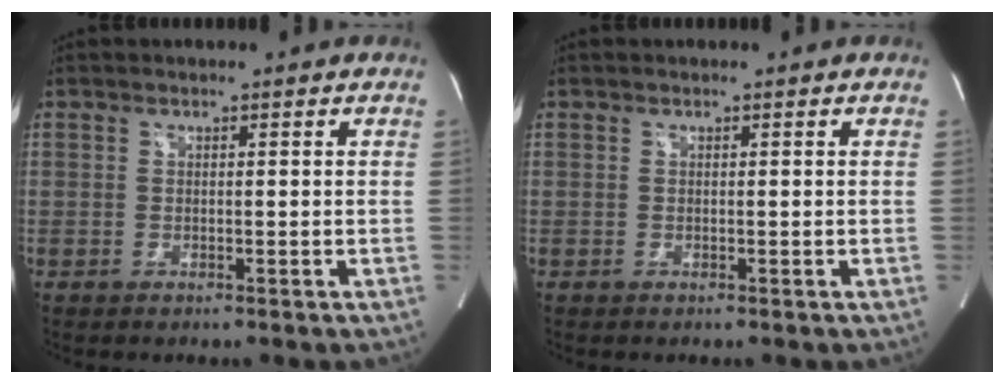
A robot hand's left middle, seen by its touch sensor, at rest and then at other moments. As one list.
[{"total": 0.0}]